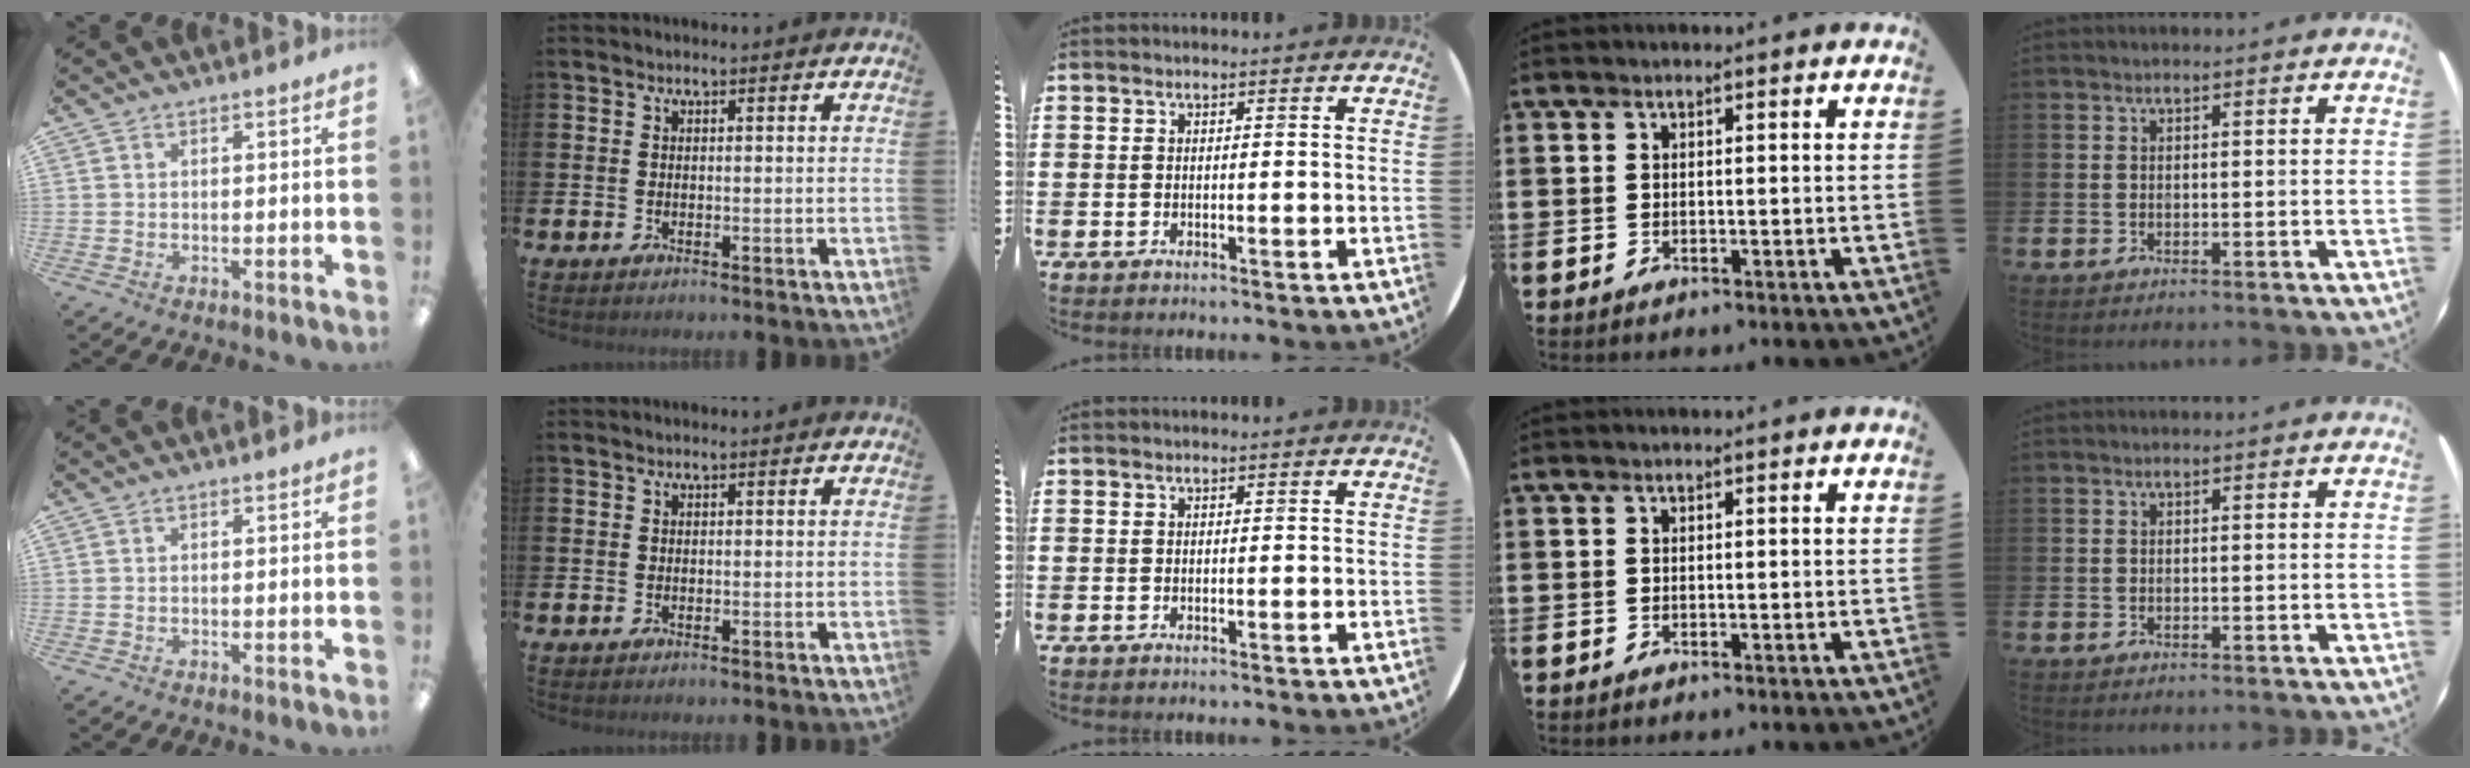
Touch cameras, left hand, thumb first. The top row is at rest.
{}